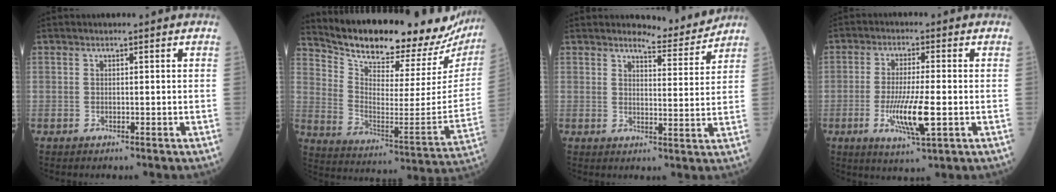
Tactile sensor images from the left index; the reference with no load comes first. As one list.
[{"total": 28.3, "force": [25.8, 6.6, 9.6], "torque": [-0.171, -0.081, 0.347]}, {"total": 5.1, "force": [5.1, 0.1, 0.0], "torque": [-0.012, -0.022, 0.067]}, {"total": 8.0, "force": [-1.9, 0.8, 7.7], "torque": [-0.151, -0.018, -0.035]}]